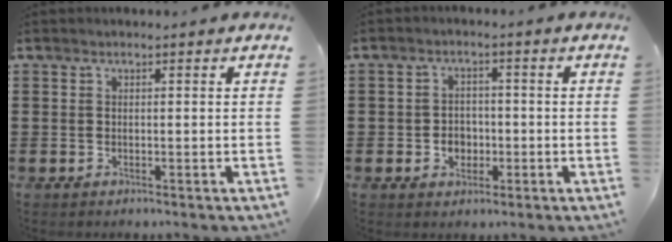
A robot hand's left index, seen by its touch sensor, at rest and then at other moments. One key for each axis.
{"total": 3.0, "fx": -0.9, "fy": 2.5, "fz": 1.4, "tx": -0.033, "ty": 0.004, "tz": -0.021}